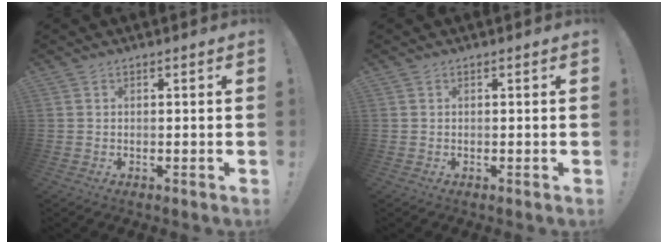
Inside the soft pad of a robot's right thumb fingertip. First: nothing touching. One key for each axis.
{"total": 0.0}